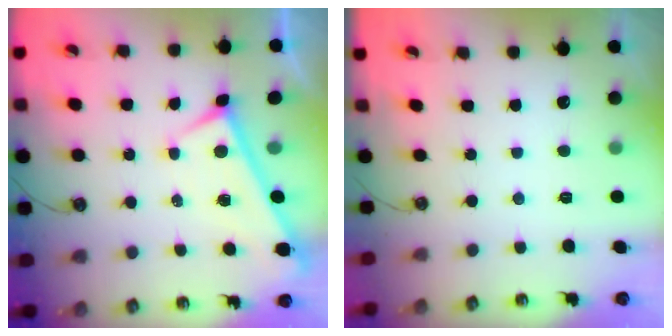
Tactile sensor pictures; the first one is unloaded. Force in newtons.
{"total": 0.0}